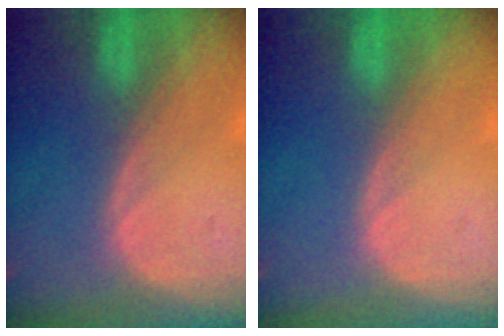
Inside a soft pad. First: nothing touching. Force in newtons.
{"total": 0.0}